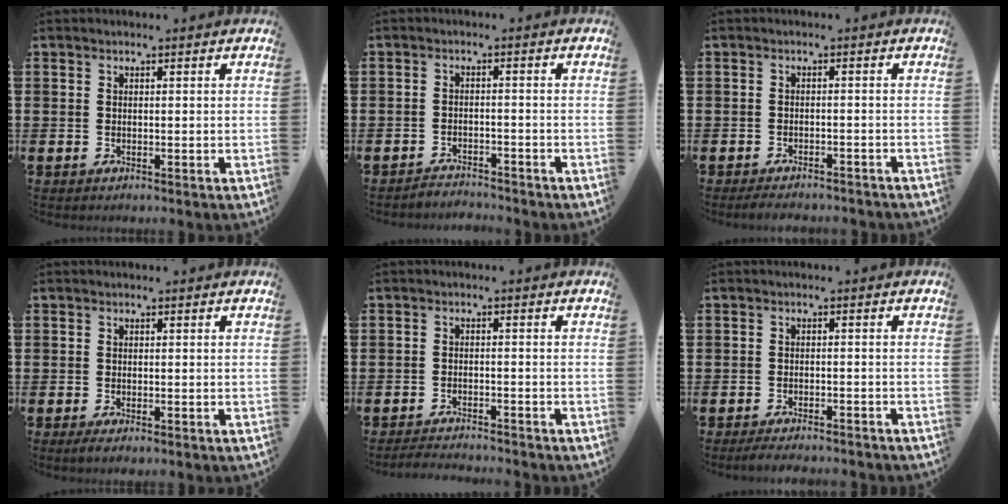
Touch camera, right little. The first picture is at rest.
{"total": 2.2, "force": [-2.1, 0.1, -0.3], "torque": [-0.002, 0.004, -0.048]}
{"total": 1.7, "force": [-1.6, 0.1, 0.4], "torque": [-0.010, 0.002, -0.033]}
{"total": 0.8, "force": [-0.3, 0.2, 0.7], "torque": [-0.014, -0.002, -0.006]}
{"total": 2.0, "force": [-2.0, -0.1, 0.0], "torque": [-0.002, 0.001, -0.042]}
{"total": 1.9, "force": [-1.8, 0.1, 0.6], "torque": [-0.011, 0.004, -0.035]}